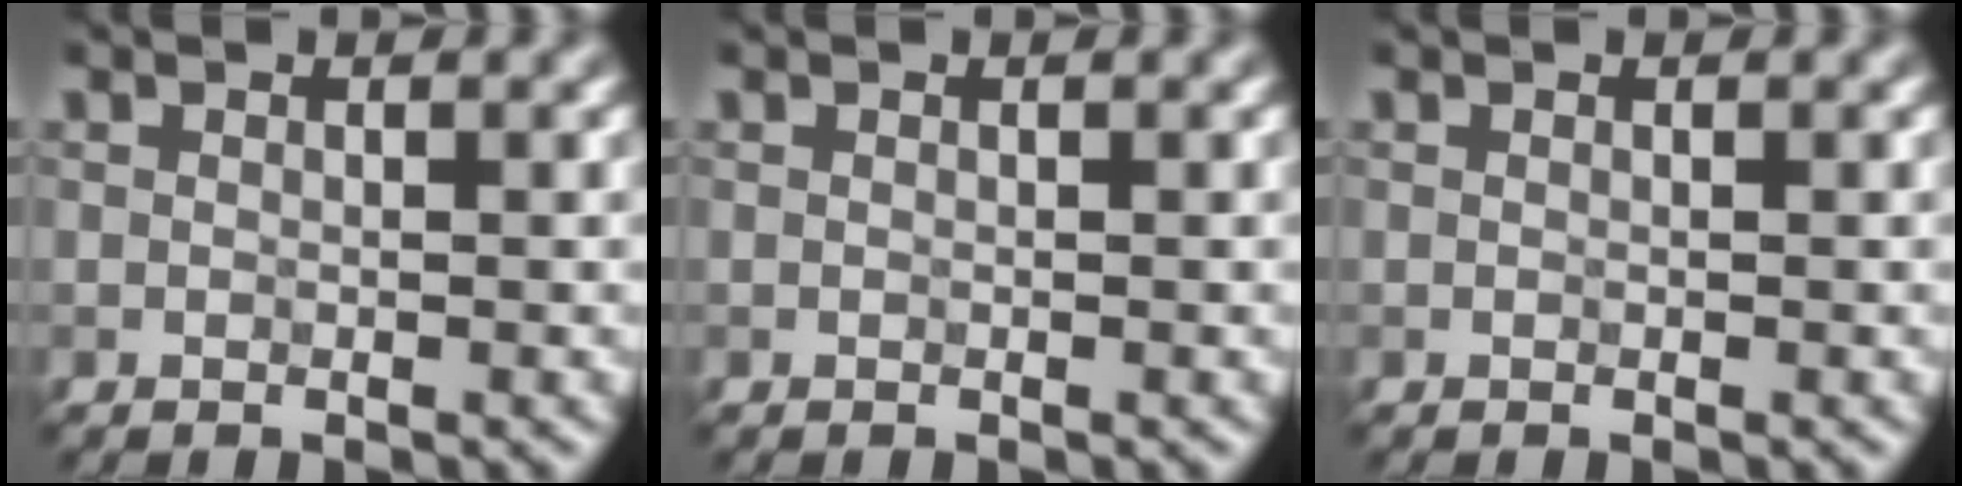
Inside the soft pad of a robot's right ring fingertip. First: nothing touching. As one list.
[{"total": 0.0}, {"total": 0.0}]